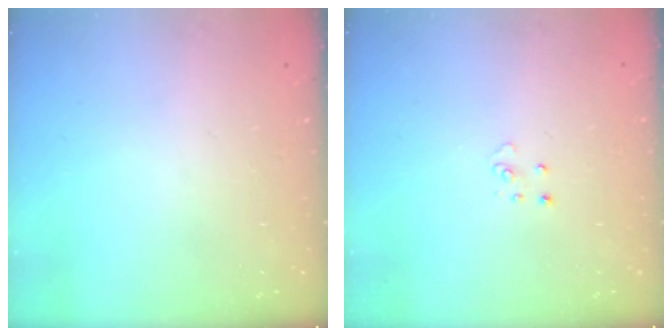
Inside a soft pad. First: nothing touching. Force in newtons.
{"total": 3.7, "press": 3.7, "slide": 0.3}